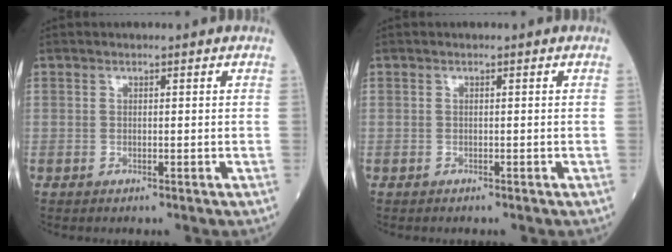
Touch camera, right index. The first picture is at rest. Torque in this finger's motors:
{"motor_torque": [0.07, -0.10, 0.05, 0.00]}